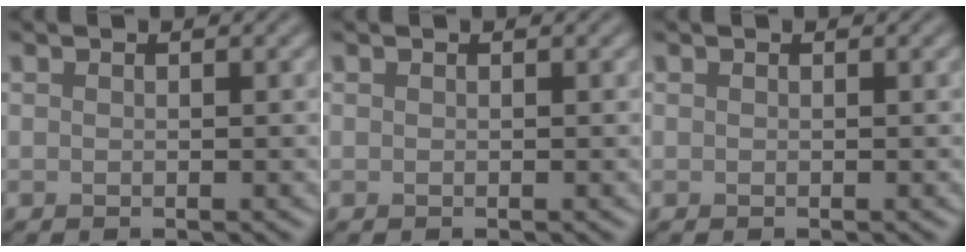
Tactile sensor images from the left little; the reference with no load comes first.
{"total": 0.0}
{"total": 0.0}